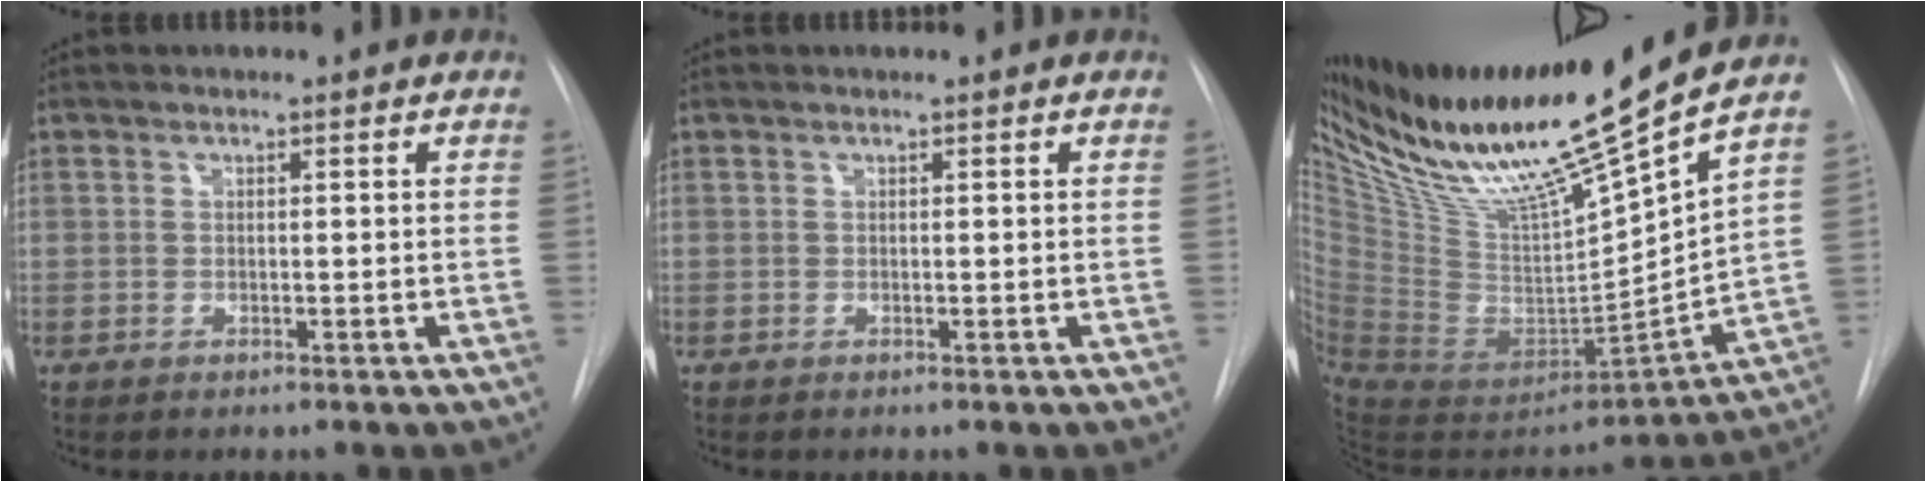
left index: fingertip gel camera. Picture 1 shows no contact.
{"total": 0.0}
{"total": 26.6, "force": [20.4, 0.2, 17.0], "torque": [-0.280, -0.026, 0.363]}